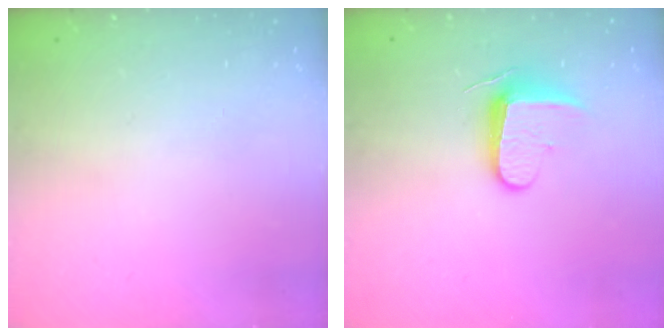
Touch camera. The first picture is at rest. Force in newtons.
{"total": 8.9, "press": 8.9, "slide": 0.9}